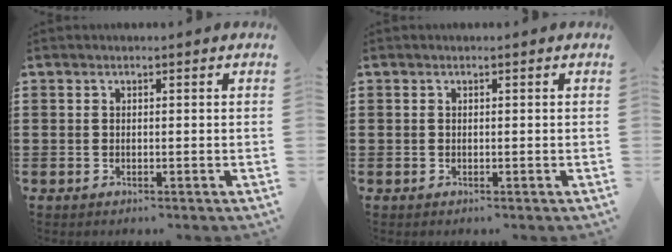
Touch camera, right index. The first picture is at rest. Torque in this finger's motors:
{"motor_torque": [0.52, 0.46, 0.02, 0.02]}